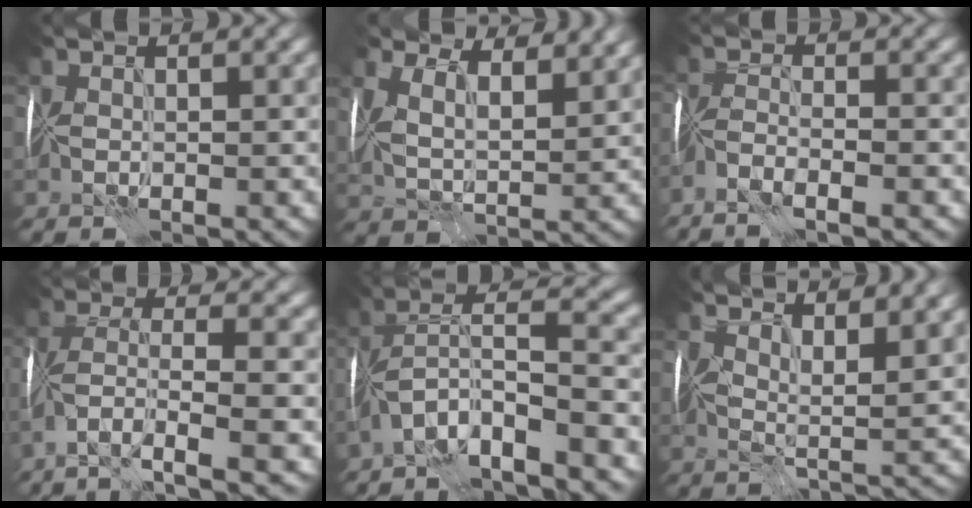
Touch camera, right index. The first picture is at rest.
{"total": 8.4, "force": [5.8, 3.9, 4.6], "torque": [-0.091, 0.018, 0.079]}
{"total": 3.9, "force": [-2.8, 0.6, 2.7], "torque": [-0.056, 0.004, -0.059]}
{"total": 7.2, "force": [-3.4, 1.9, 6.1], "torque": [-0.117, 0.013, -0.068]}
{"total": 8.2, "force": [-5.1, 1.7, 6.2], "torque": [-0.095, 0.020, -0.099]}
{"total": 5.9, "force": [4.3, 1.4, 3.7], "torque": [-0.063, 0.003, 0.069]}